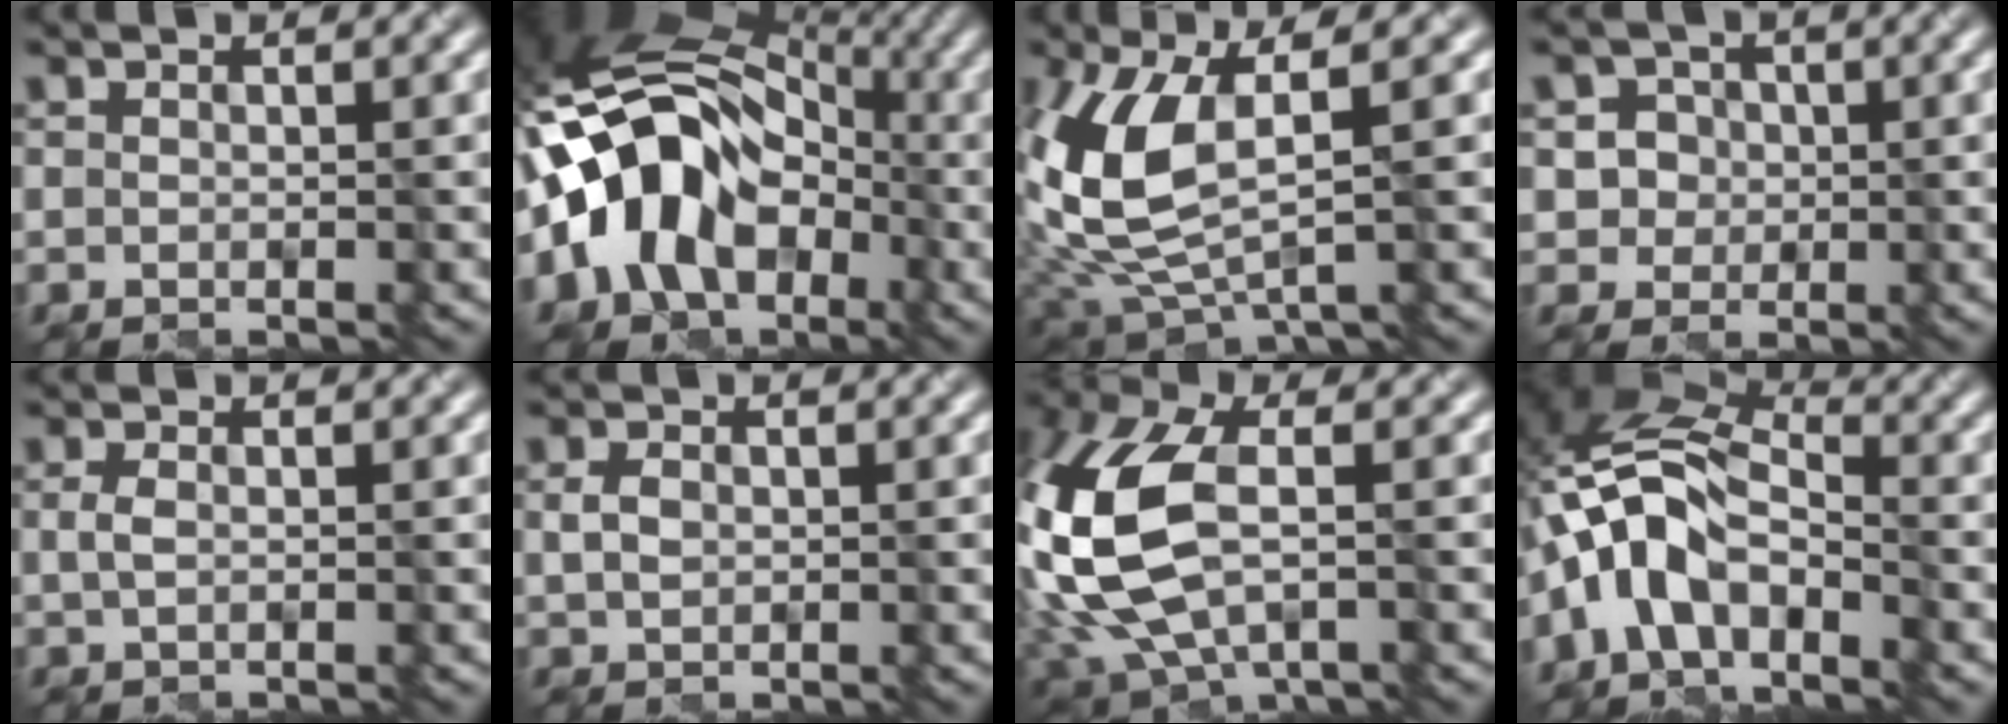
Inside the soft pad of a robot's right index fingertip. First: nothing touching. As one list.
[{"total": 13.9, "force": [-3.0, 9.8, 9.4], "torque": [-0.152, 0.023, -0.073]}, {"total": 9.5, "force": [1.1, 4.6, 8.3], "torque": [-0.218, -0.007, 0.028]}, {"total": 4.0, "force": [0.8, 3.7, 1.3], "torque": [-0.014, 0.009, 0.009]}, {"total": 1.3, "force": [0.0, 0.8, 1.0], "torque": [-0.028, 0.002, 0.002]}, {"total": 1.8, "force": [0.1, 1.4, 1.2], "torque": [-0.029, 0.002, 0.002]}, {"total": 12.8, "force": [0.1, 7.6, 10.2], "torque": [-0.266, -0.009, -0.001]}, {"total": 7.9, "force": [-3.0, 4.6, 5.7], "torque": [-0.108, 0.021, -0.079]}]